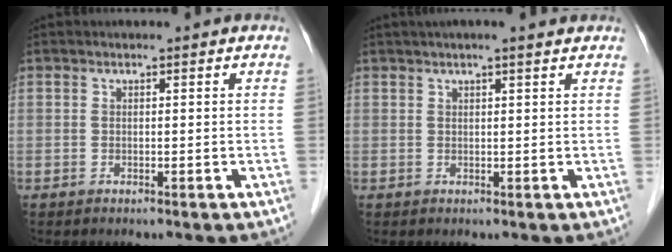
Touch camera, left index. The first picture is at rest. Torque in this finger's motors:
{"motor_torque": [0.77, -0.78, 0.24, 0.04]}